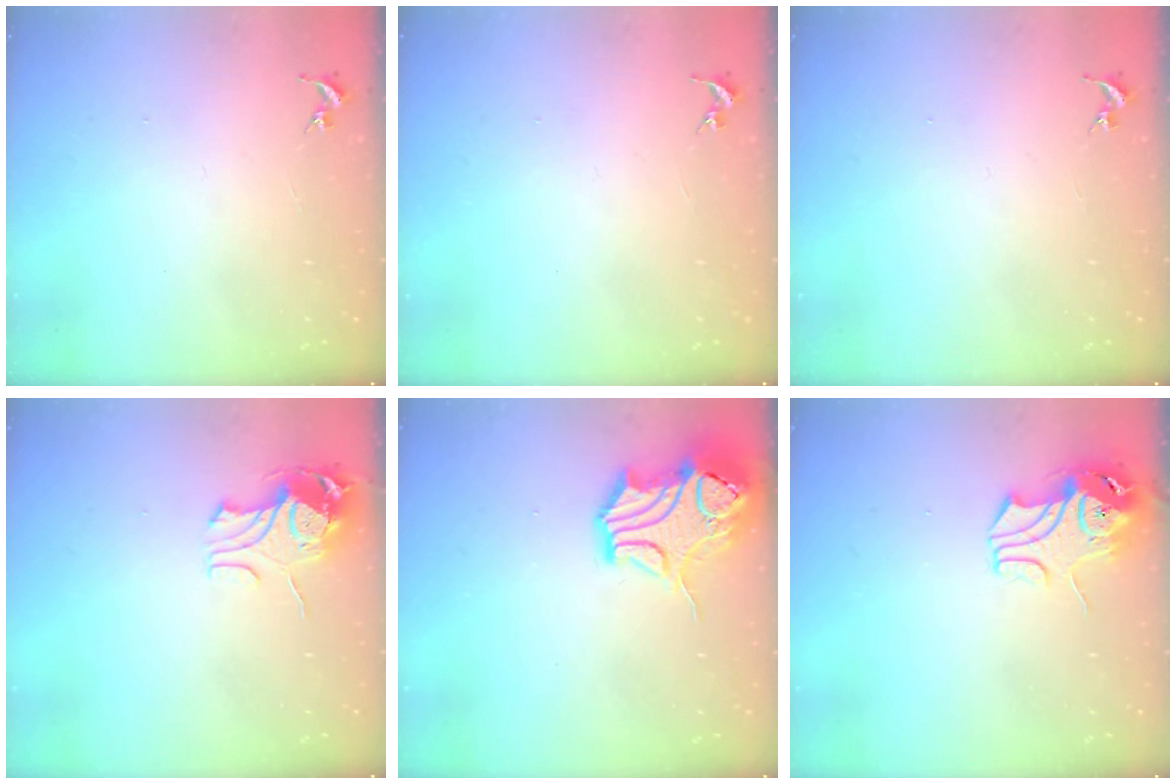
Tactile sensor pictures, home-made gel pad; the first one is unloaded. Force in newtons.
{"total": 0.0}
{"total": 0.0}
{"total": 10.8, "press": 10.8, "slide": 1.2}
{"total": 15.2, "press": 15.0, "slide": 2.4}
{"total": 9.1, "press": 9.0, "slide": 1.4}